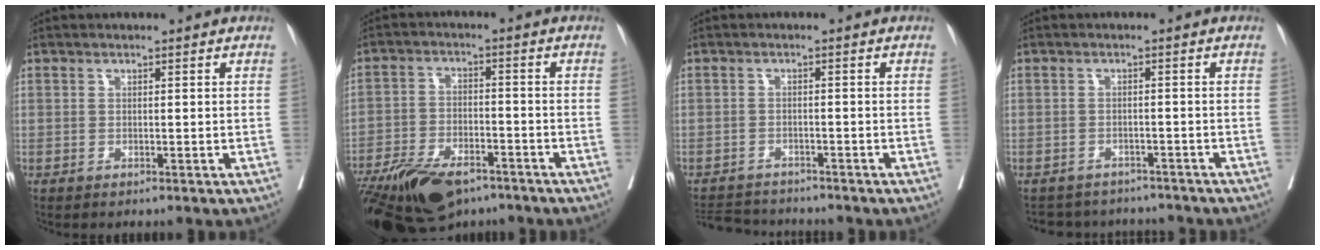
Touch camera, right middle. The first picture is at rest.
{"total": 14.9, "force": [-10.6, 6.1, 8.5], "torque": [-0.167, -0.018, -0.180]}
{"total": 6.4, "force": [-6.2, 0.9, 0.8], "torque": [-0.012, -0.002, -0.100]}
{"total": 8.0, "force": [-7.6, 2.7, 0.7], "torque": [-0.008, 0.015, -0.092]}